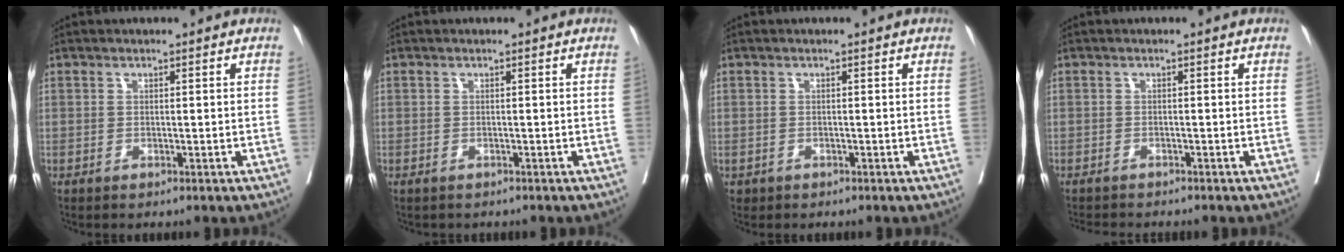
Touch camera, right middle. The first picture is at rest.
{"total": 1.0, "force": [-0.9, 0.4, 0.2], "torque": [-0.008, -0.002, -0.014]}
{"total": 0.5, "force": [-0.3, 0.4, 0.0], "torque": [-0.006, 0.002, -0.005]}
{"total": 3.0, "force": [-3.0, 0.0, 0.6], "torque": [-0.005, -0.011, -0.046]}